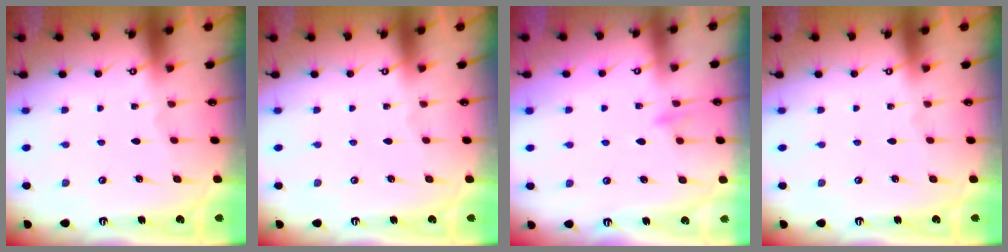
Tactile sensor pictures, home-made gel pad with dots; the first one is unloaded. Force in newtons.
{"total": 0.0}
{"total": 7.4, "press": 7.4, "slide": 0.7}
{"total": 0.0}